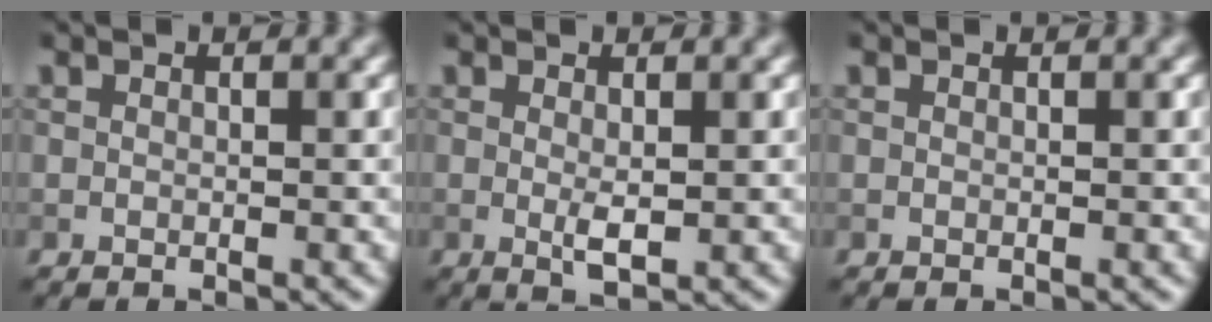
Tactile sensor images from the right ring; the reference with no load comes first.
{"total": 1.5, "force": [0.1, 0.3, 1.5], "torque": [-0.029, 0.002, 0.005]}
{"total": 0.0}